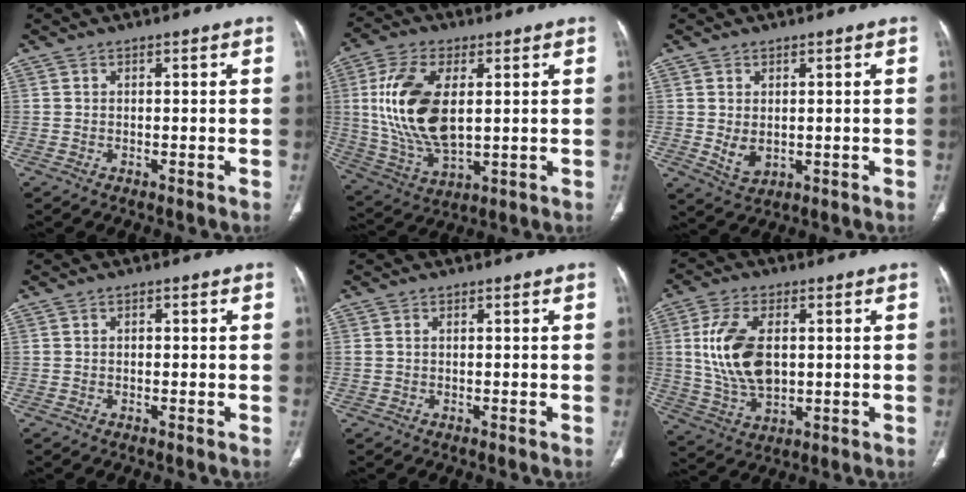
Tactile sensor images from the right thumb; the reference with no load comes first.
{"total": 17.3, "force": [2.6, 8.9, 14.6], "torque": [-0.295, -0.011, 0.058]}
{"total": 4.0, "force": [0.1, 2.8, 2.9], "torque": [-0.048, -0.010, 0.016]}
{"total": 0.6, "force": [0.1, 0.4, 0.5], "torque": [-0.010, 0.004, 0.002]}
{"total": 0.9, "force": [0.2, 0.6, 0.6], "torque": [-0.021, 0.007, 0.007]}
{"total": 13.4, "force": [1.7, 7.7, 10.8], "torque": [-0.212, -0.007, 0.040]}